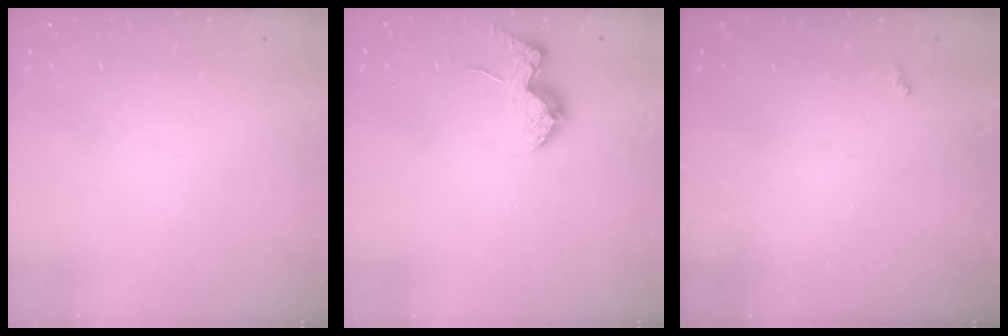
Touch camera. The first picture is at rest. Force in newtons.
{"total": 13.9, "press": 13.9, "slide": 1.0}
{"total": 3.4, "press": 3.3, "slide": 0.5}